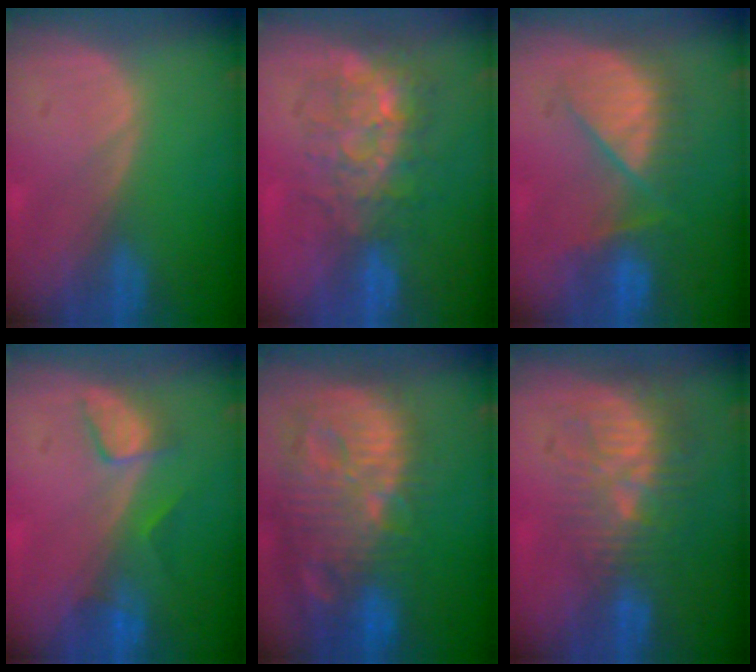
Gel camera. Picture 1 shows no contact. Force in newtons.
{"total": 8.8, "press": 7.5, "slide": 4.5}
{"total": 7.7, "press": 7.7, "slide": 0.6}
{"total": 3.4, "press": 3.4, "slide": 0.3}
{"total": 14.5, "press": 12.7, "slide": 7.1}
{"total": 10.1, "press": 8.8, "slide": 5.1}